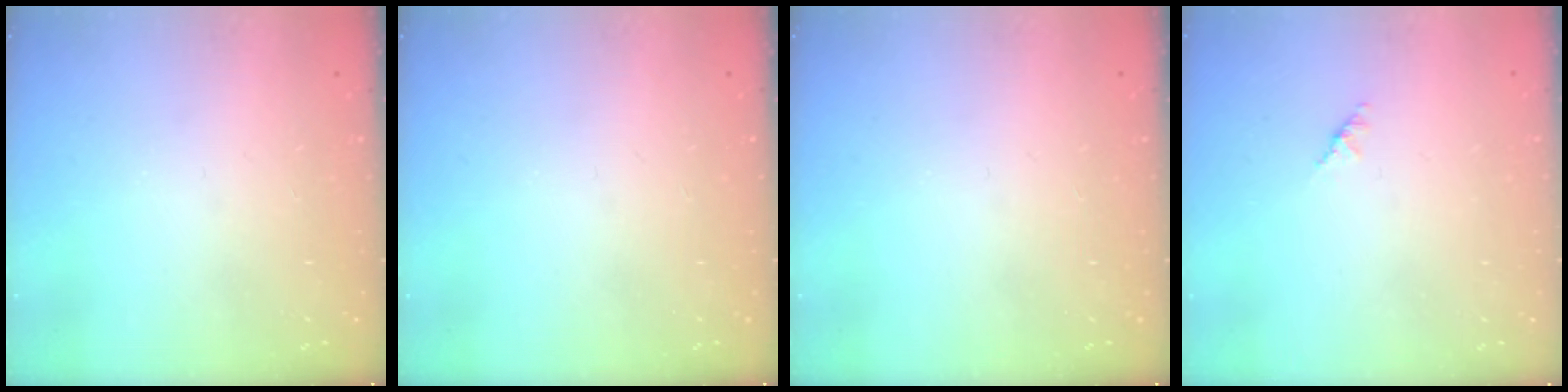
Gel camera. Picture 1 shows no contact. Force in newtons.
{"total": 0.0}
{"total": 0.0}
{"total": 1.4, "press": 1.3, "slide": 0.4}